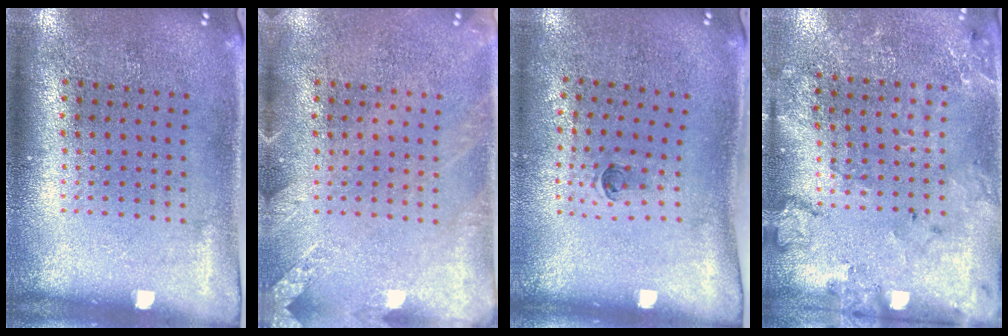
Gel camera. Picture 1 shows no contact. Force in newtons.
{"total": 1.9, "press": 1.9, "slide": 0.2}
{"total": 0.5, "press": 0.3, "slide": 0.4}
{"total": 1.8, "press": 1.7, "slide": 0.5}